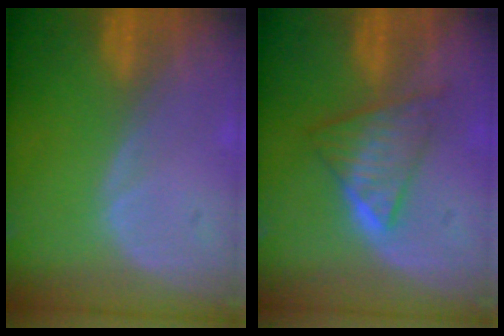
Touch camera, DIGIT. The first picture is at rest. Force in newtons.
{"total": 5.8, "press": 5.8, "slide": 0.7}